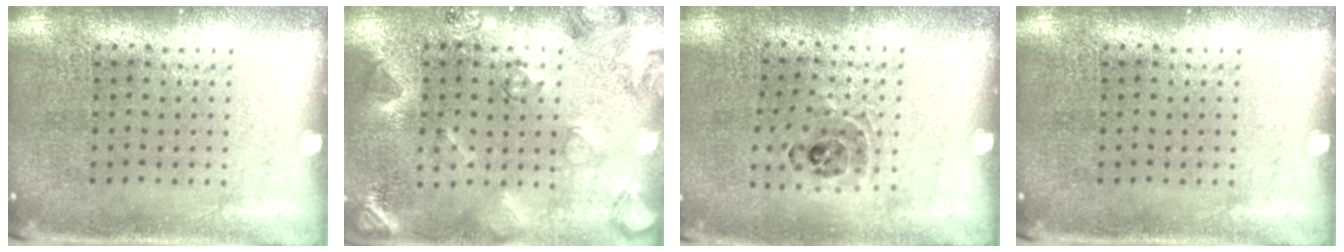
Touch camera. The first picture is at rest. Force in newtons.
{"total": 2.1, "press": 2.1, "slide": 0.5}
{"total": 0.9, "press": 0.9, "slide": 0.1}
{"total": 0.0}